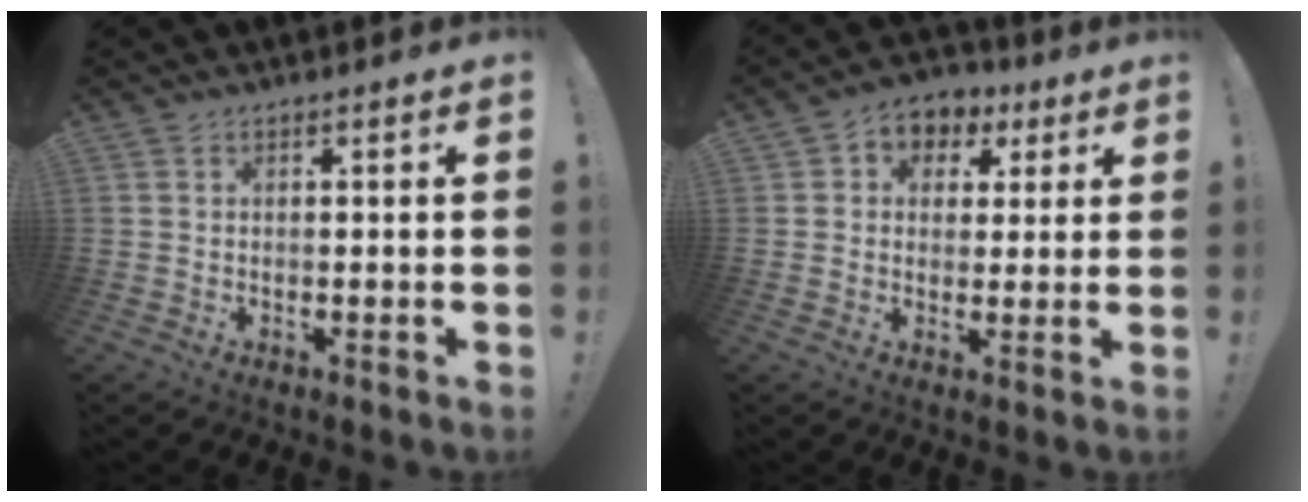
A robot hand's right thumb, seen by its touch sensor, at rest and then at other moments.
{"total": 6.3, "force": [1.4, 5.8, 2.0], "torque": [-0.019, -0.003, 0.029]}